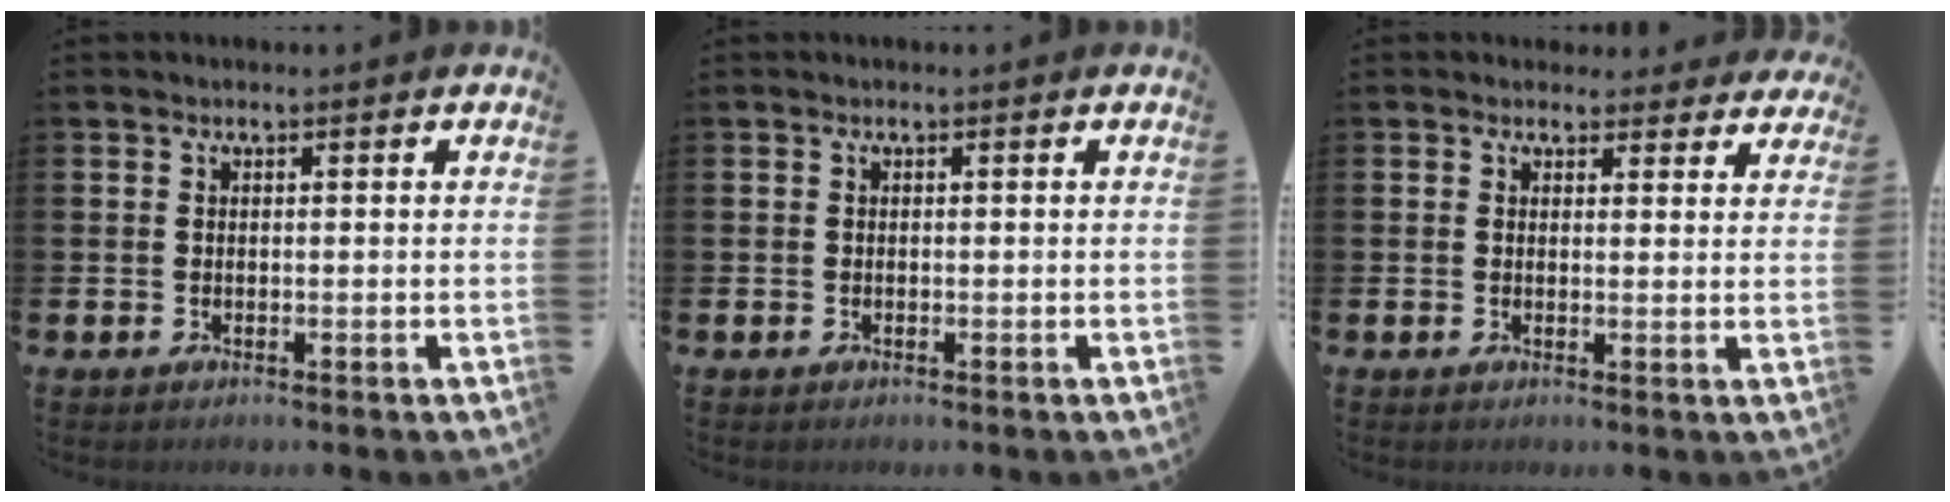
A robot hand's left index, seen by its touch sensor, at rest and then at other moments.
{"total": 0.0}
{"total": 2.6, "force": [2.3, 1.2, 0.0], "torque": [0.009, -0.011, 0.037]}